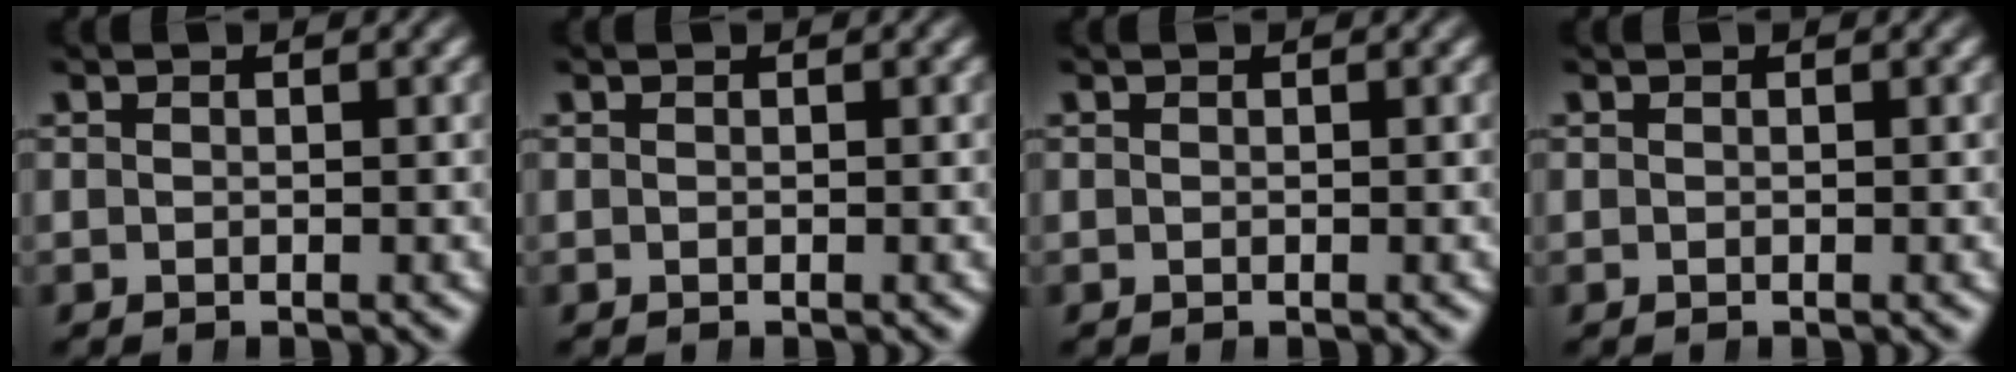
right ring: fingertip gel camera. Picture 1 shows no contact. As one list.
[{"total": 0.0}, {"total": 0.0}, {"total": 0.0}]